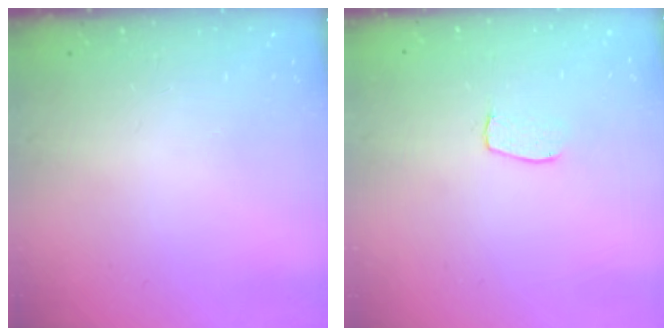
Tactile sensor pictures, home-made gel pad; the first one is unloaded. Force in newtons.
{"total": 3.9, "press": 3.9, "slide": 0.3}